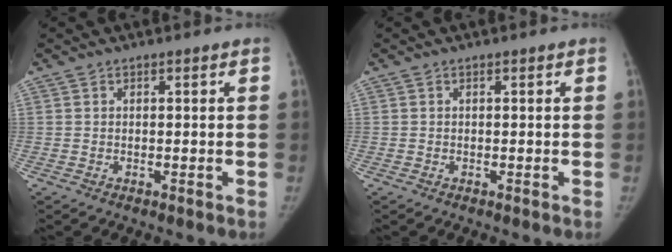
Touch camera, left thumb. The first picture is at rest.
{"total": 0.0}